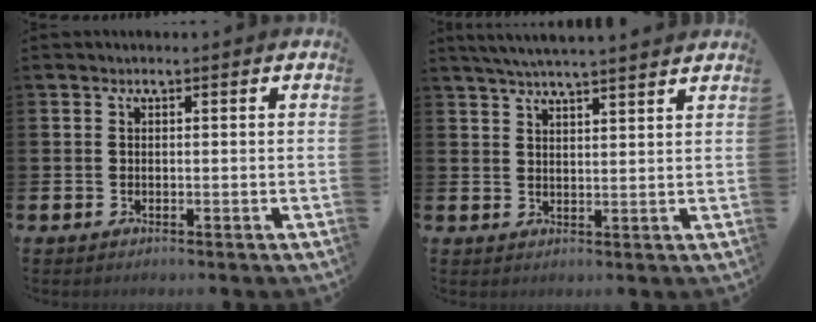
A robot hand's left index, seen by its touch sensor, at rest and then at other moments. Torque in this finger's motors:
{"motor_torque": [0.65, -0.83, 0.53, 0.19]}